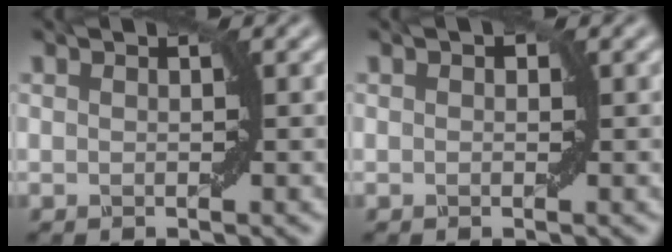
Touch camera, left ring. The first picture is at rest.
{"total": 0.5, "force": [0.0, 0.4, 0.3], "torque": [-0.003, -0.002, 0.001]}